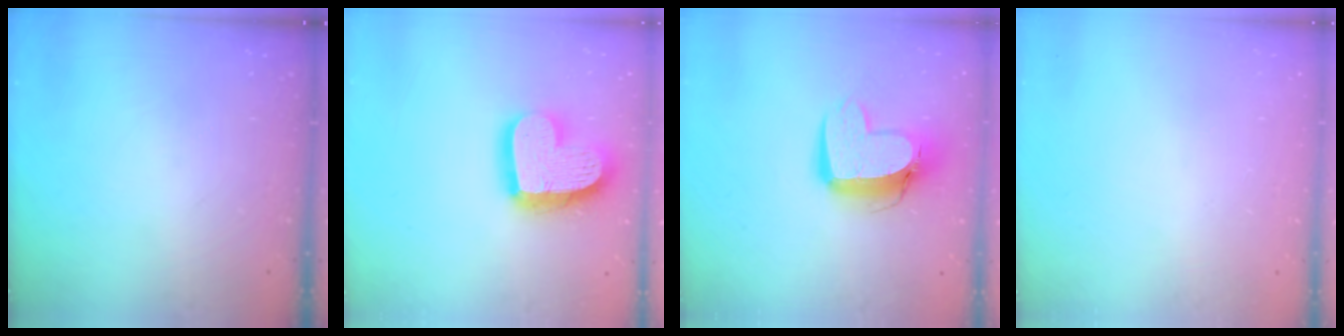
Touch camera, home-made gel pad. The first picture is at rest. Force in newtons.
{"total": 19.4, "press": 19.3, "slide": 1.5}
{"total": 12.5, "press": 12.4, "slide": 1.2}
{"total": 0.0}